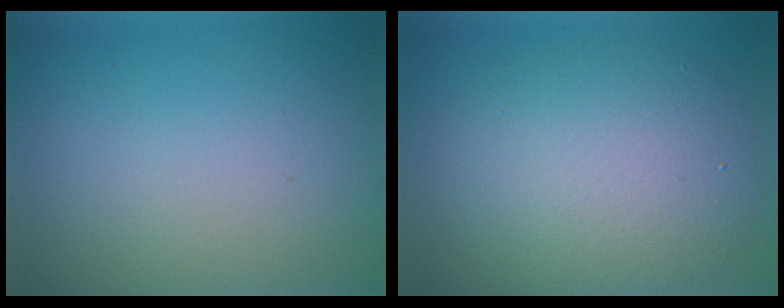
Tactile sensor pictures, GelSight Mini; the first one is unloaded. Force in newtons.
{"total": 7.1, "press": 7.1, "slide": 0.6}